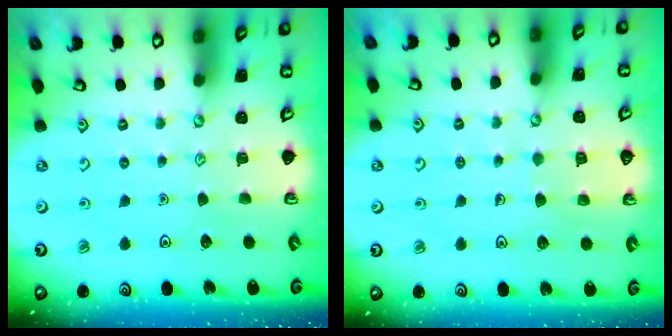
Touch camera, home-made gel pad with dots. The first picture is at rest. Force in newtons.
{"total": 5.2, "press": 5.2, "slide": 0.4}